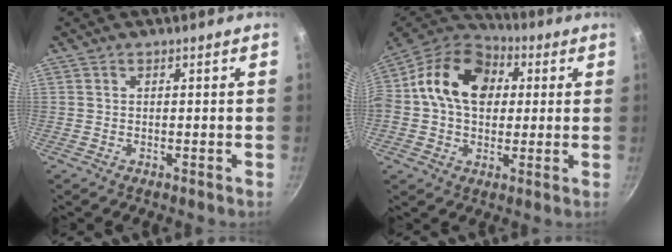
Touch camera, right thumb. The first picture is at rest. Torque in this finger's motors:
{"motor_torque": [1.08, 3.18, 1.16, -1.08, 0.15]}